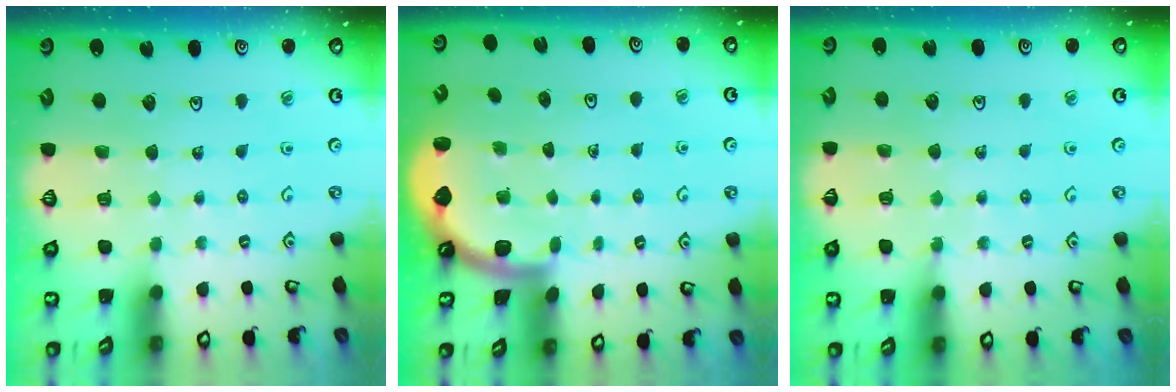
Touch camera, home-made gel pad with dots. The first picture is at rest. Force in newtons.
{"total": 1.6, "press": 1.6, "slide": 0.1}
{"total": 3.8, "press": 3.6, "slide": 1.1}